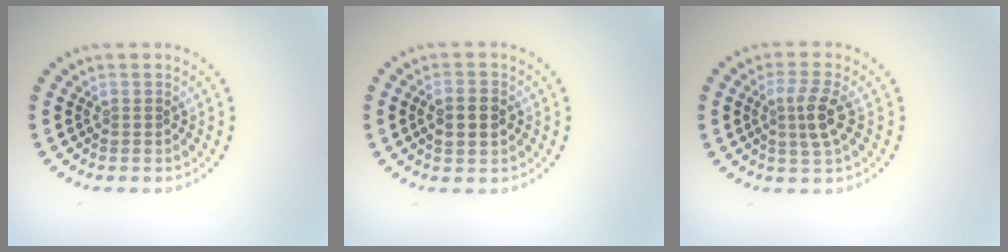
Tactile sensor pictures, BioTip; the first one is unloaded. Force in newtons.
{"total": 2.6, "press": 2.6, "slide": 0.1}
{"total": 2.8, "press": 2.5, "slide": 1.2}